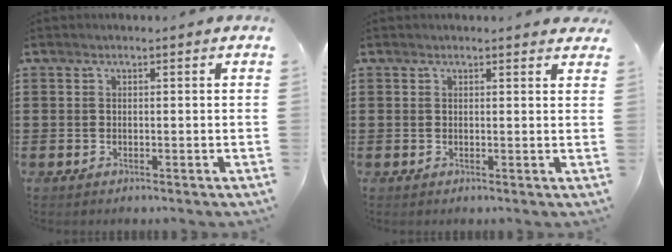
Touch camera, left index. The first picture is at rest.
{"total": 1.0, "force": [0.9, 0.1, 0.5], "torque": [-0.002, -0.002, 0.016]}